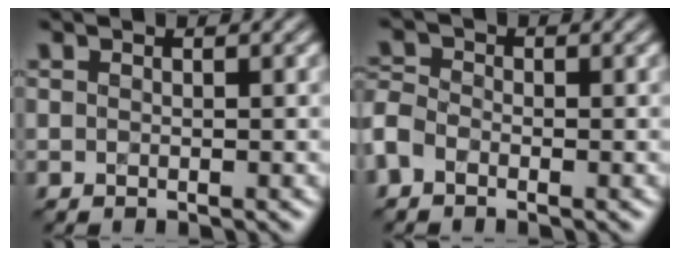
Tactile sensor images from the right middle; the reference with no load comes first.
{"total": 2.2, "force": [-1.4, 1.3, 1.1], "torque": [-0.031, 0.010, -0.038]}